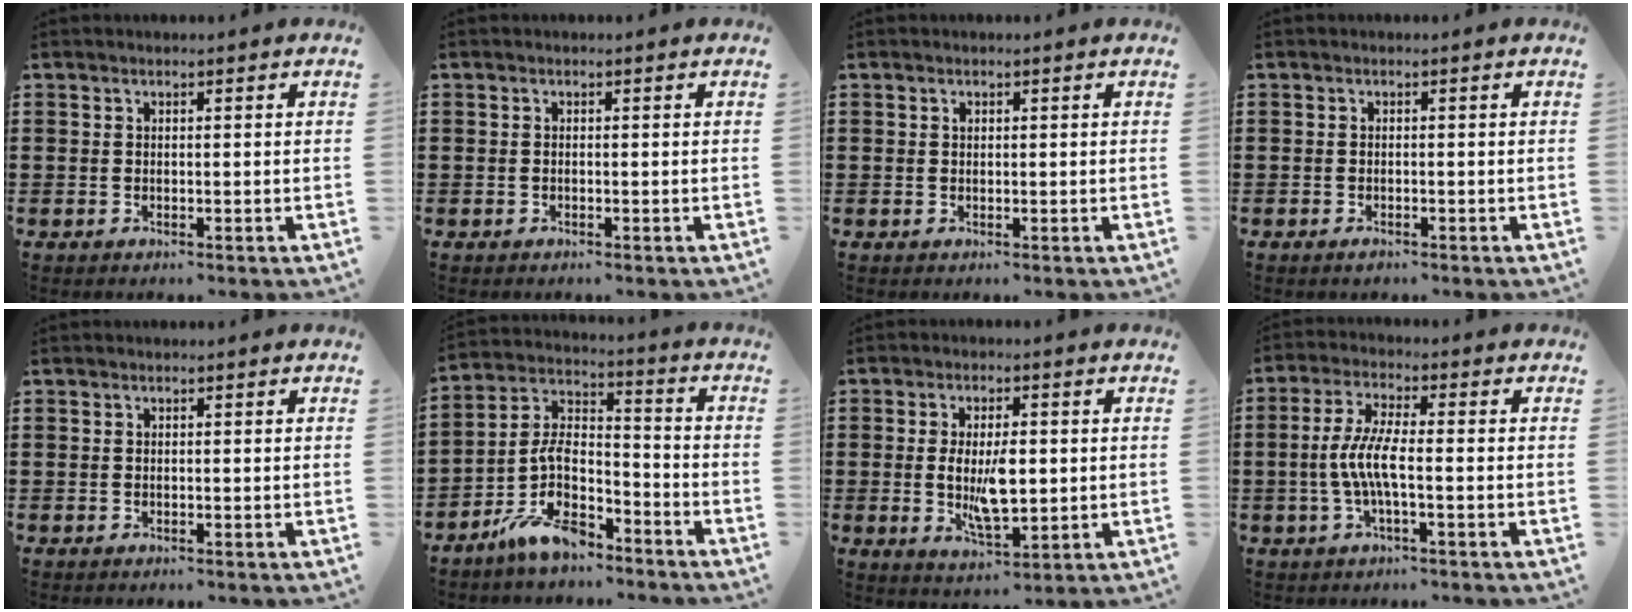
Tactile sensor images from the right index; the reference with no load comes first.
{"total": 0.0}
{"total": 0.6, "force": [0.2, 0.4, 0.3], "torque": [-0.008, 0.000, 0.005]}
{"total": 0.6, "force": [-0.4, 0.1, 0.3], "torque": [-0.009, -0.004, -0.007]}
{"total": 0.0}
{"total": 8.6, "force": [-5.6, 4.1, 5.1], "torque": [-0.122, -0.003, -0.114]}
{"total": 6.8, "force": [0.0, 2.8, 6.2], "torque": [-0.119, -0.002, -0.006]}
{"total": 5.8, "force": [-1.2, 1.3, 5.6], "torque": [-0.133, -0.009, -0.033]}